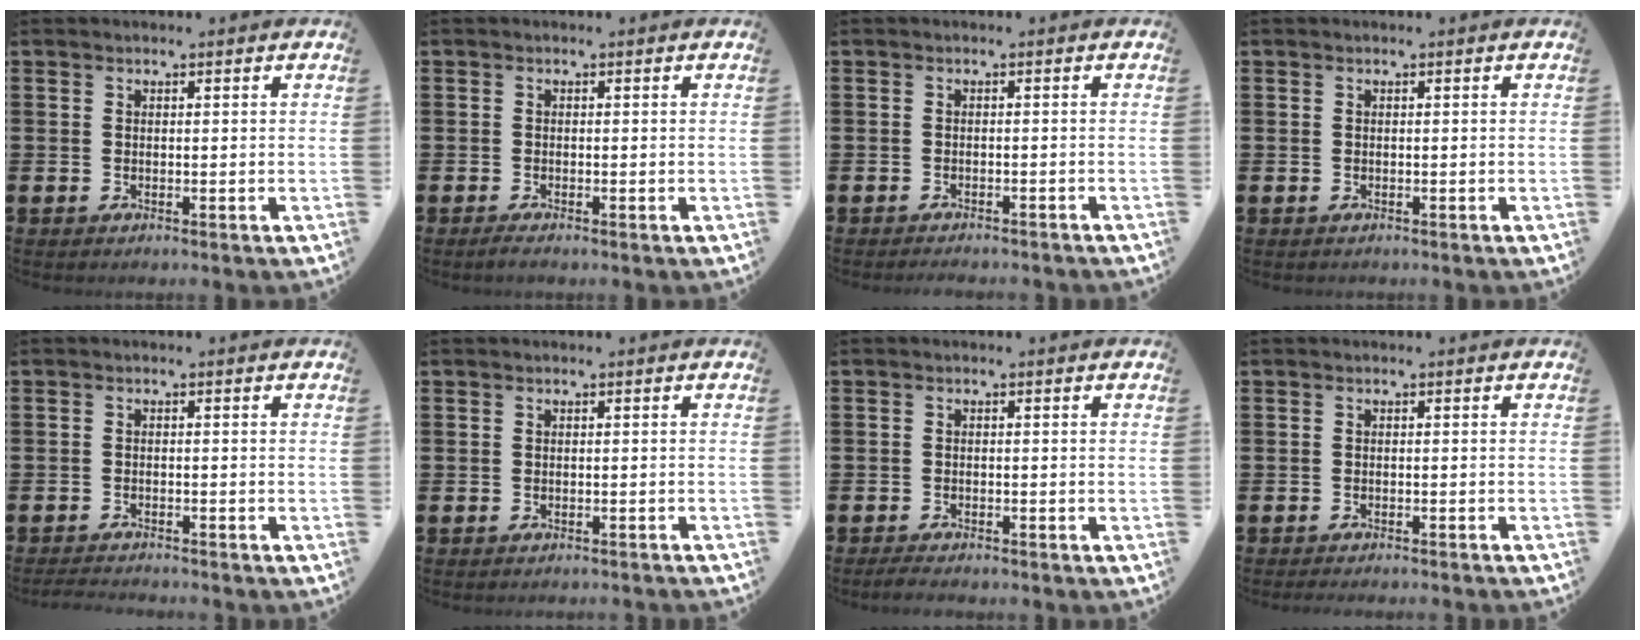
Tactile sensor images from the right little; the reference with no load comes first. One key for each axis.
{"total": 0.8, "fx": -0.5, "fy": 0.1, "fz": 0.6, "tx": -0.011, "ty": -0.003, "tz": -0.009}
{"total": 1.1, "fx": -1.1, "fy": -0.1, "fz": 0.0, "tx": -0.002, "ty": 0.001, "tz": -0.023}
{"total": 0.0}
{"total": 1.5, "fx": -1.4, "fy": -0.1, "fz": 0.1, "tx": -0.004, "ty": 0.002, "tz": -0.029}
{"total": 0.6, "fx": -0.6, "fy": -0.1, "fz": 0.0, "tx": 0.000, "ty": -0.001, "tz": -0.012}
{"total": 1.3, "fx": -1.2, "fy": 0.2, "fz": 0.5, "tx": -0.011, "ty": 0.002, "tz": -0.025}
{"total": 1.0, "fx": -1.0, "fy": -0.2, "fz": 0.1, "tx": 0.000, "ty": 0.000, "tz": -0.020}